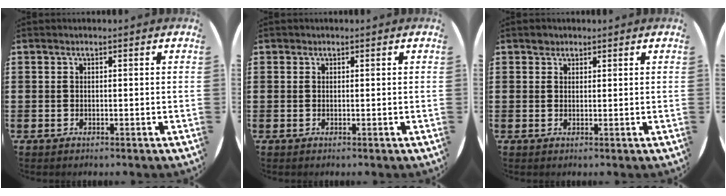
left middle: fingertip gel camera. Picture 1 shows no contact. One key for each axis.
{"total": 0.0}
{"total": 1.2, "fx": 1.0, "fy": 0.6, "fz": 0.0, "tx": 0.007, "ty": -0.002, "tz": 0.019}